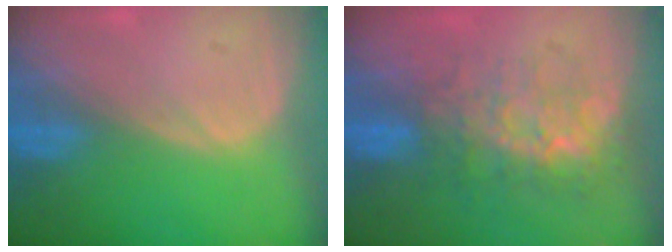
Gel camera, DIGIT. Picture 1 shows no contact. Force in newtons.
{"total": 8.0, "press": 7.5, "slide": 2.8}